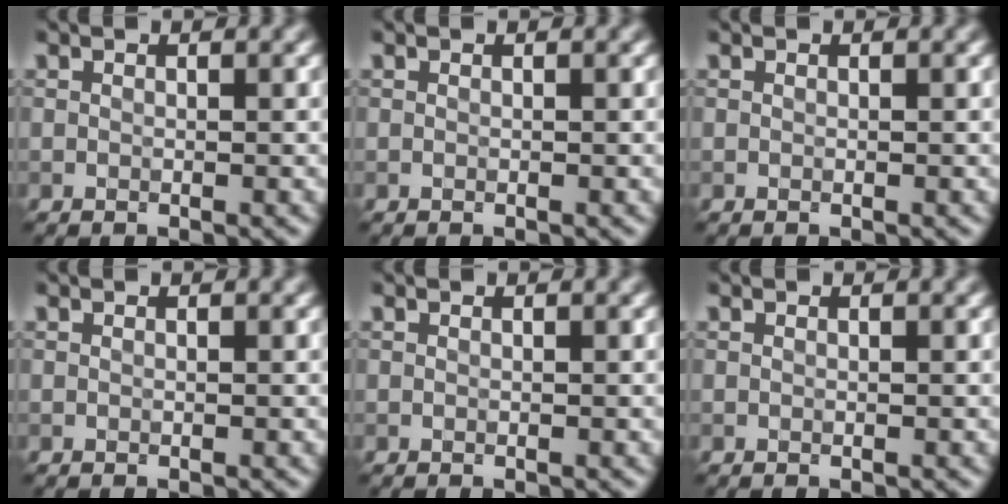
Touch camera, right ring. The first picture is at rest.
{"total": 0.0}
{"total": 0.0}
{"total": 0.0}
{"total": 0.0}
{"total": 0.0}